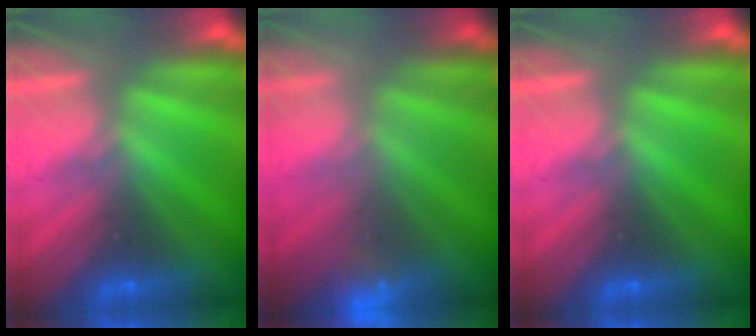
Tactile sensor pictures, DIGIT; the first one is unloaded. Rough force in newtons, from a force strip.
{"total": 2.2}
{"total": 0.0}